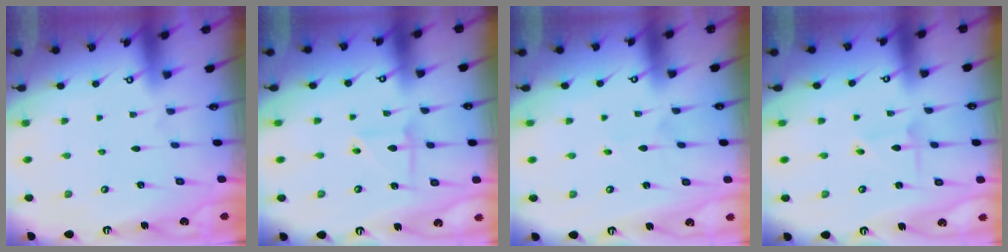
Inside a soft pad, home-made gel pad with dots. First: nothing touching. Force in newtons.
{"total": 5.7, "press": 5.6, "slide": 1.1}
{"total": 2.5, "press": 2.5, "slide": 0.1}
{"total": 2.1, "press": 2.1, "slide": 0.1}